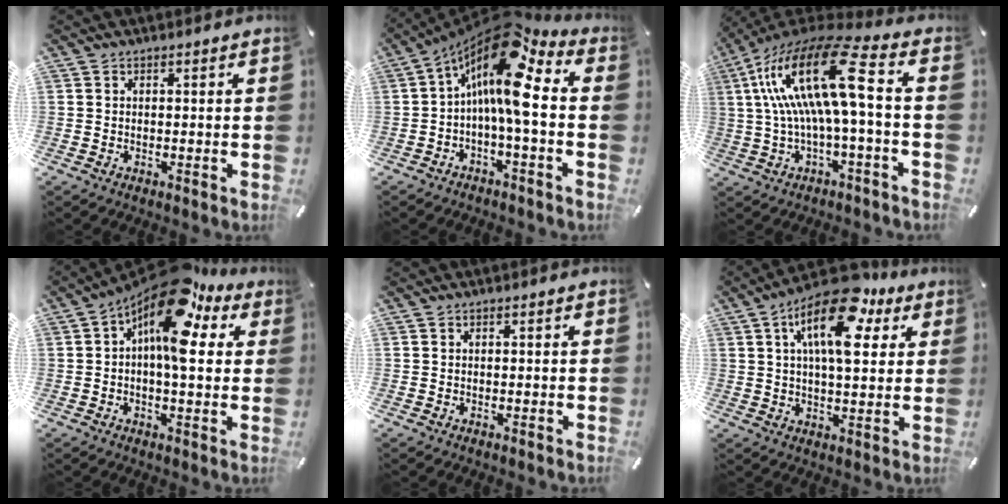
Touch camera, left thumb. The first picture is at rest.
{"total": 15.2, "force": [3.0, 4.8, 14.1], "torque": [-0.258, -0.032, 0.035]}
{"total": 21.1, "force": [3.0, 4.9, 20.3], "torque": [-0.427, -0.010, 0.036]}
{"total": 16.4, "force": [7.2, 6.8, 13.0], "torque": [-0.221, -0.051, 0.118]}
{"total": 0.0}
{"total": 17.4, "force": [8.1, 7.9, 13.2], "torque": [-0.209, -0.028, 0.130]}